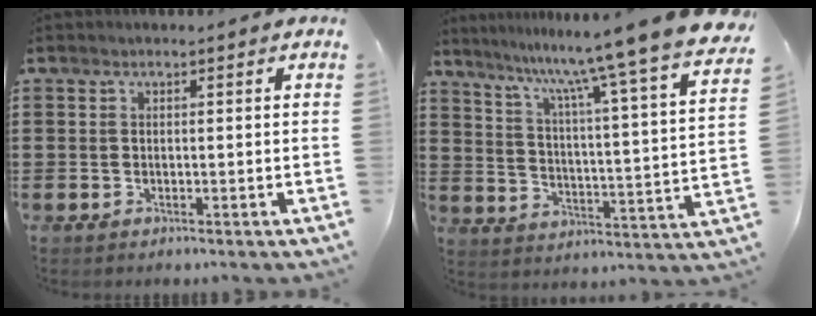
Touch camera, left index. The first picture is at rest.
{"total": 10.6, "force": [9.2, -2.5, 4.7], "torque": [-0.111, -0.084, 0.138]}